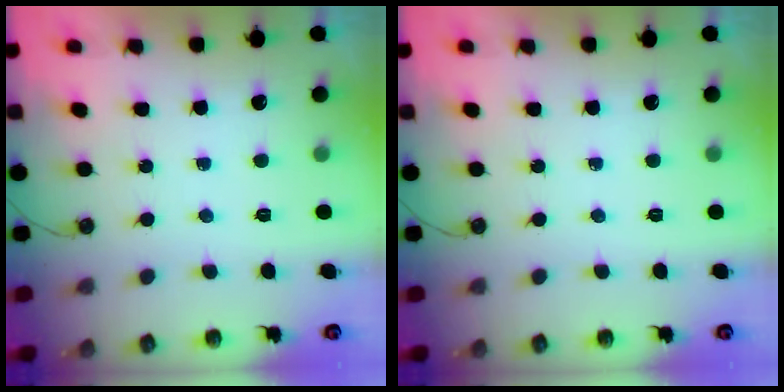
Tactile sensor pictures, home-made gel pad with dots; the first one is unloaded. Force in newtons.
{"total": 0.0}